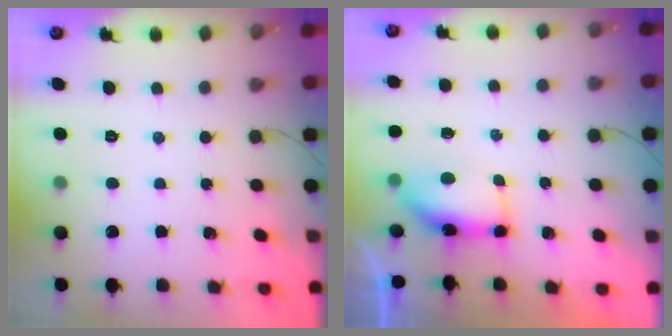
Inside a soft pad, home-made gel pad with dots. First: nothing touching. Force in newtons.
{"total": 7.3, "press": 7.3, "slide": 0.8}